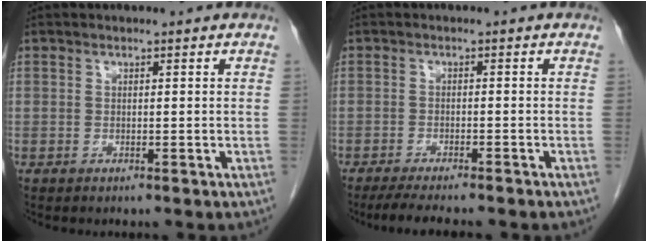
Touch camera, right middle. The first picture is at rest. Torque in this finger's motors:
{"motor_torque": [0.64, -0.53, 0.08, 0.03]}